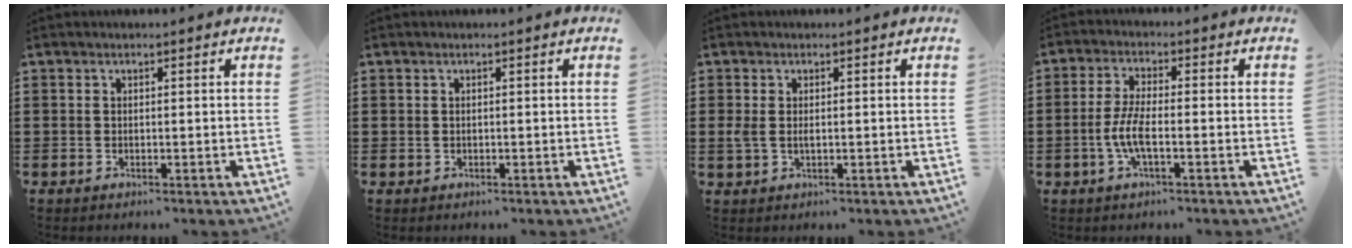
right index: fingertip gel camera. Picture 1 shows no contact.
{"total": 0.5, "force": [-0.1, 0.5, 0.0], "torque": [-0.002, 0.003, -0.003]}
{"total": 1.9, "force": [0.0, 1.0, 1.6], "torque": [-0.047, -0.002, -0.006]}
{"total": 5.4, "force": [-1.7, 1.6, 4.9], "torque": [-0.119, -0.007, -0.040]}